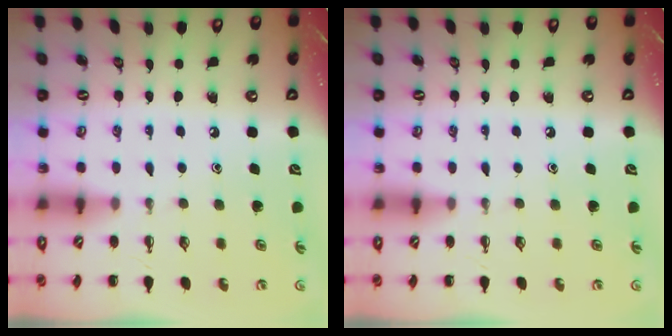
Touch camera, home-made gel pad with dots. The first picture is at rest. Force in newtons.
{"total": 0.0}